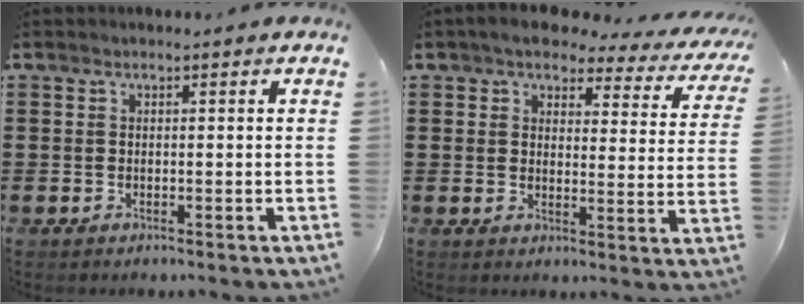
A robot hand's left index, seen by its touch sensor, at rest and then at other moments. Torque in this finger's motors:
{"motor_torque": [2.14, 0.00, 0.62, -0.03]}